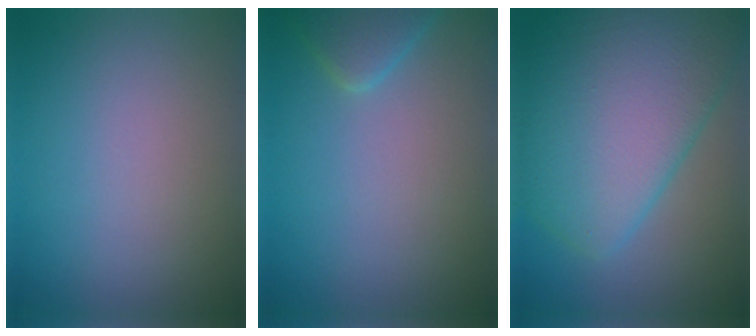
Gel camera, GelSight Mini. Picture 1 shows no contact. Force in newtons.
{"total": 2.3, "press": 2.2, "slide": 0.2}
{"total": 10.4, "press": 10.4, "slide": 0.3}